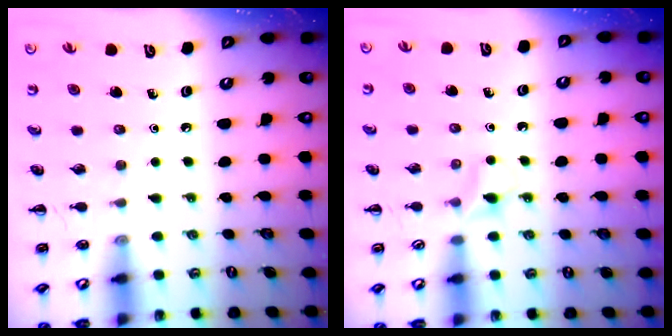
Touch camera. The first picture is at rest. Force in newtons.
{"total": 3.0, "press": 2.8, "slide": 1.2}